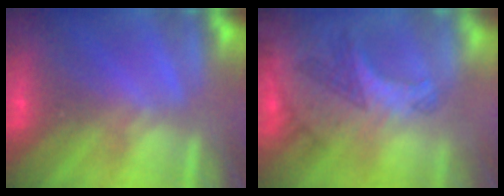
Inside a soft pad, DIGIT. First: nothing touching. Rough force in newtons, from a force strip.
{"total": 3.1}